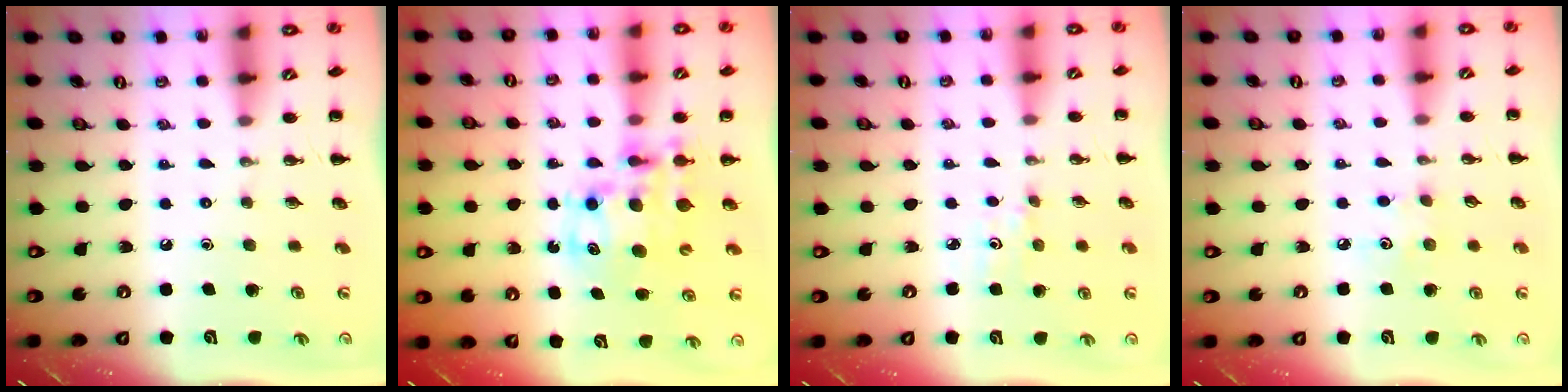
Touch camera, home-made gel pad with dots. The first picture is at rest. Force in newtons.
{"total": 11.0, "press": 10.6, "slide": 2.8}
{"total": 2.8, "press": 2.6, "slide": 0.9}
{"total": 3.7, "press": 3.6, "slide": 0.9}